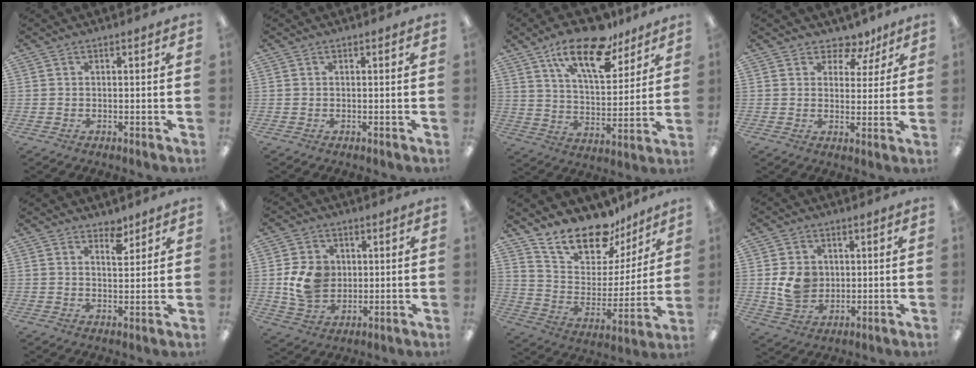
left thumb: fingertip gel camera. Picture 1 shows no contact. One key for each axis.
{"total": 0.0}
{"total": 17.7, "fx": 12.3, "fy": 7.2, "fz": 10.5, "tx": -0.171, "ty": -0.063, "tz": 0.207}
{"total": 10.0, "fx": 8.2, "fy": 4.8, "fz": 3.0, "tx": -0.049, "ty": -0.057, "tz": 0.151}
{"total": 4.5, "fx": 3.5, "fy": 2.0, "fz": 2.0, "tx": -0.006, "ty": -0.025, "tz": 0.055}
{"total": 9.9, "fx": 1.0, "fy": 8.4, "fz": 5.1, "tx": -0.104, "ty": 0.008, "tz": 0.022}
{"total": 17.2, "fx": 14.1, "fy": 7.9, "fz": 6.1, "tx": -0.114, "ty": -0.104, "tz": 0.255}
{"total": 8.0, "fx": 0.9, "fy": 6.7, "fz": 4.2, "tx": -0.077, "ty": 0.005, "tz": 0.019}